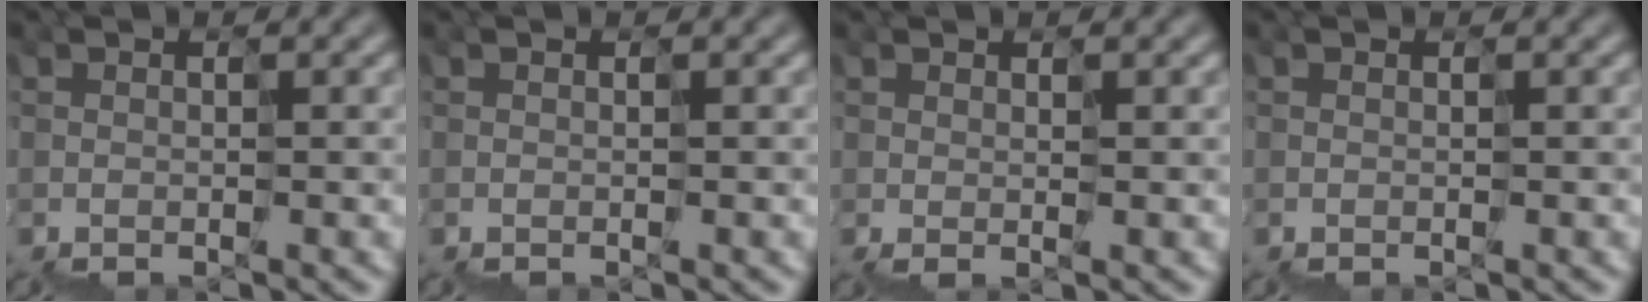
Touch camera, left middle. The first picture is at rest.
{"total": 0.0}
{"total": 0.6, "force": [0.5, -0.3, 0.2], "torque": [-0.016, 0.004, 0.005]}
{"total": 0.0}